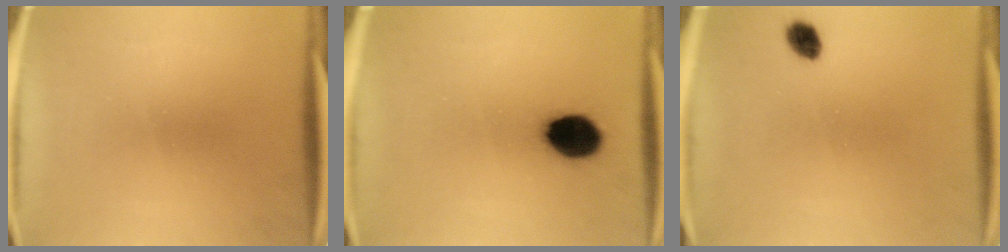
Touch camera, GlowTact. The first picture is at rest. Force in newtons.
{"total": 9.8}
{"total": 3.1}